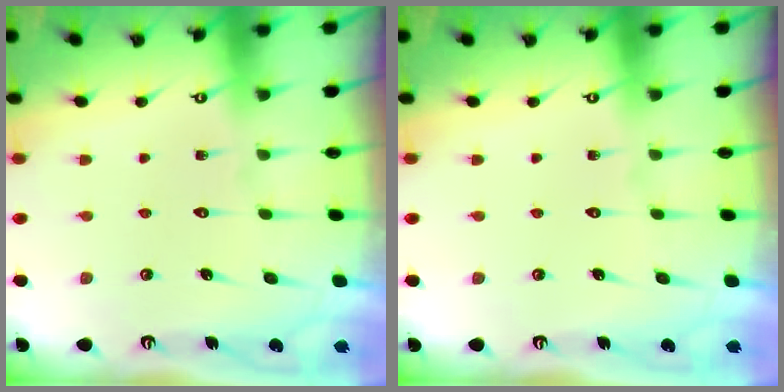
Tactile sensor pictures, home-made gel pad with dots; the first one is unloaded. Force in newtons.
{"total": 0.0}